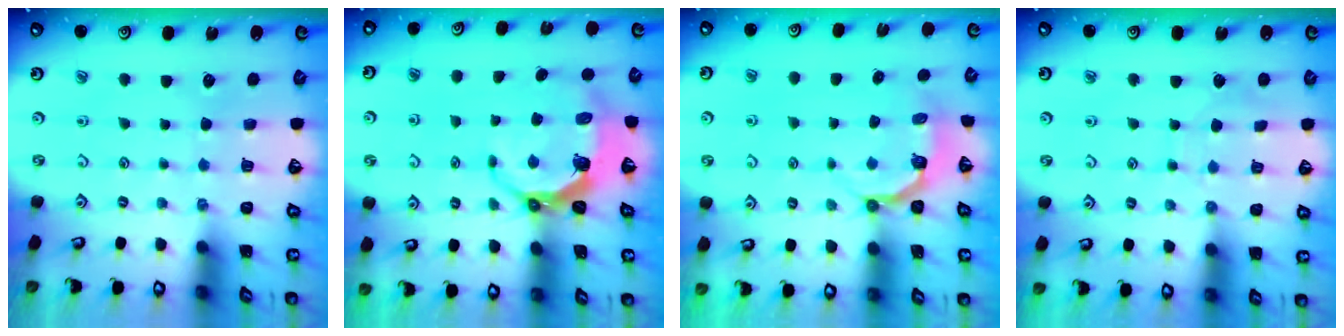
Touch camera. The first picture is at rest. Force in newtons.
{"total": 7.0, "press": 5.5, "slide": 4.3}
{"total": 5.1, "press": 4.0, "slide": 3.1}
{"total": 4.7, "press": 4.7, "slide": 0.4}